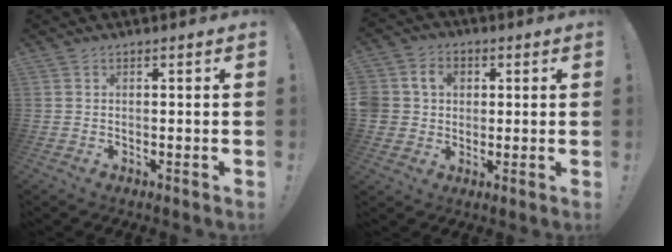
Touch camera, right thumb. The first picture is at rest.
{"total": 7.6, "force": [1.6, 6.9, 2.8], "torque": [-0.054, 0.003, 0.034]}